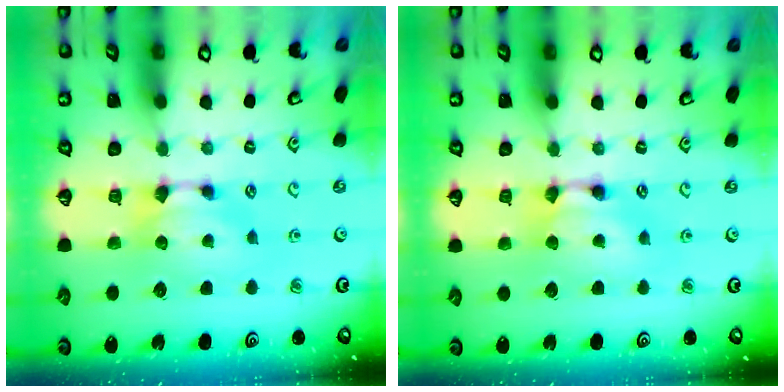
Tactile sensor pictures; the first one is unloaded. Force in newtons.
{"total": 1.7, "press": 1.7, "slide": 0.0}